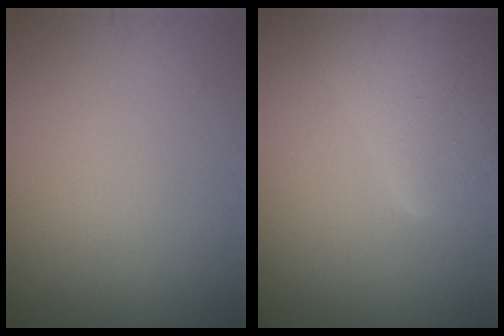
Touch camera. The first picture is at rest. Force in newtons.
{"total": 8.4, "press": 8.3, "slide": 0.6}